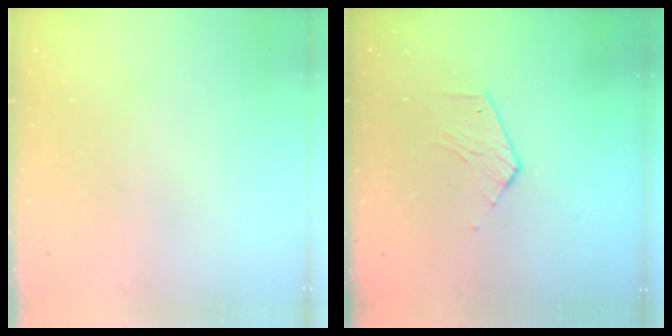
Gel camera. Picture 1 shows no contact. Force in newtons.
{"total": 4.9, "press": 4.8, "slide": 0.4}